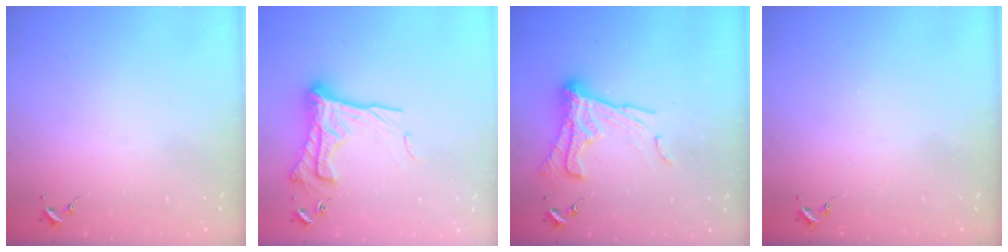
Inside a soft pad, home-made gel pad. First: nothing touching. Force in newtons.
{"total": 18.2, "press": 18.1, "slide": 1.5}
{"total": 15.5, "press": 15.5, "slide": 0.8}
{"total": 0.0}